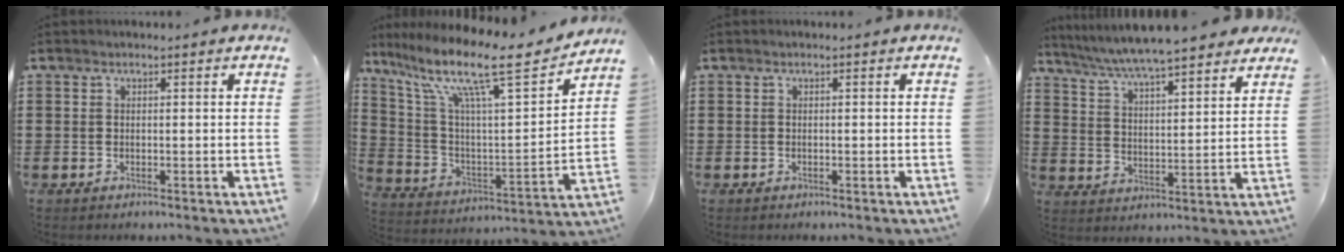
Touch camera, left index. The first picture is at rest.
{"total": 14.5, "force": [10.2, 2.2, 10.0], "torque": [-0.212, -0.058, 0.158]}
{"total": 0.0}
{"total": 6.2, "force": [5.8, 0.0, 2.0], "torque": [-0.066, -0.032, 0.099]}